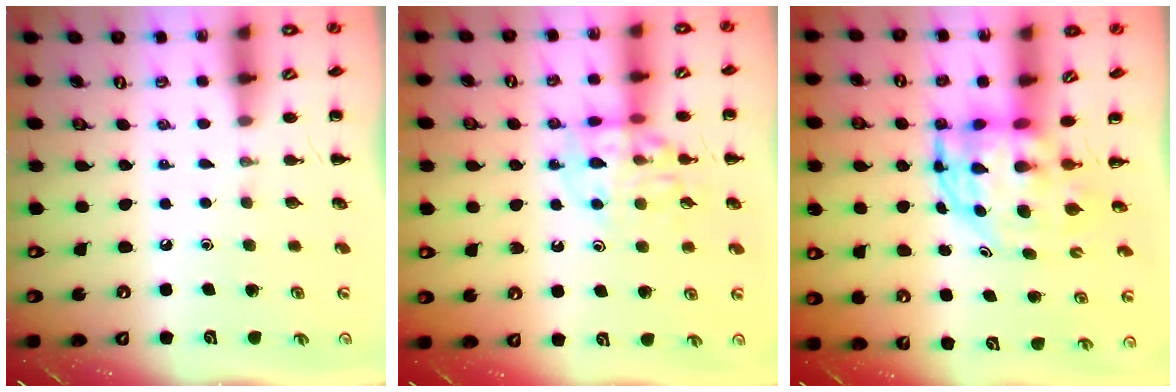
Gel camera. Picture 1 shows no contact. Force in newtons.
{"total": 12.3, "press": 12.2, "slide": 1.3}
{"total": 5.3, "press": 5.1, "slide": 1.6}